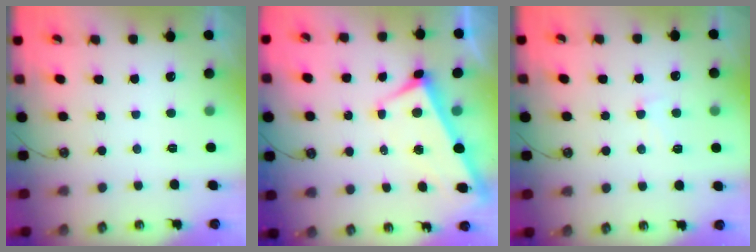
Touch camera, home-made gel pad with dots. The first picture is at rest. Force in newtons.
{"total": 3.0, "press": 2.9, "slide": 0.9}
{"total": 0.9, "press": 0.5, "slide": 0.8}